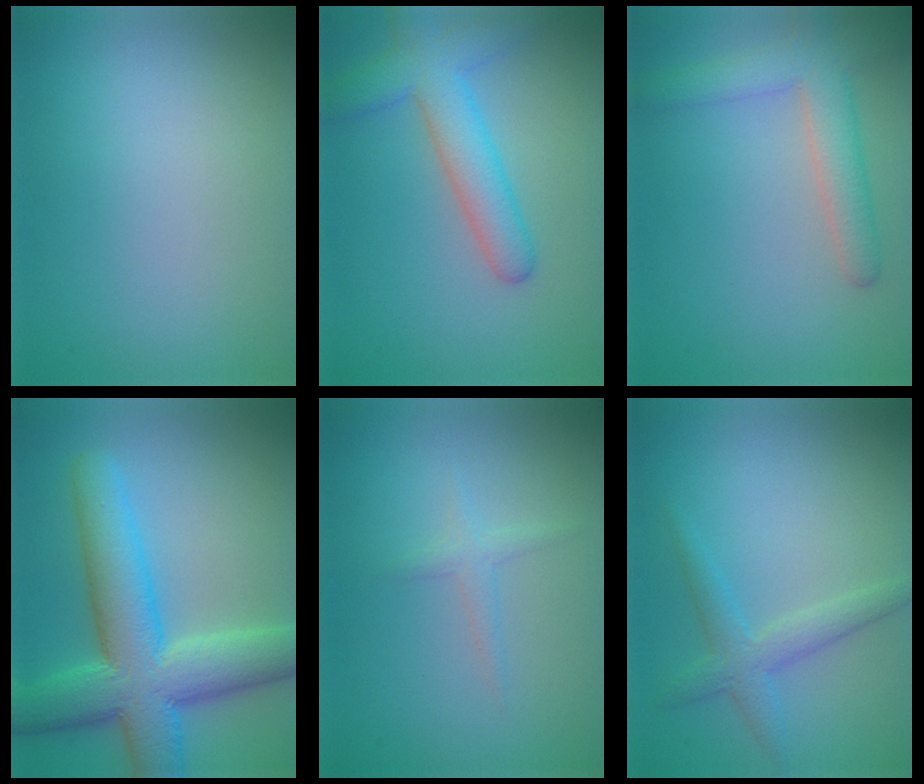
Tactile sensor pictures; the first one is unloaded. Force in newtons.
{"total": 5.3, "press": 5.2, "slide": 0.2}
{"total": 4.3, "press": 4.3, "slide": 0.2}
{"total": 9.9, "press": 9.9, "slide": 0.6}
{"total": 1.2, "press": 1.2, "slide": 0.1}
{"total": 2.7, "press": 2.7, "slide": 0.1}